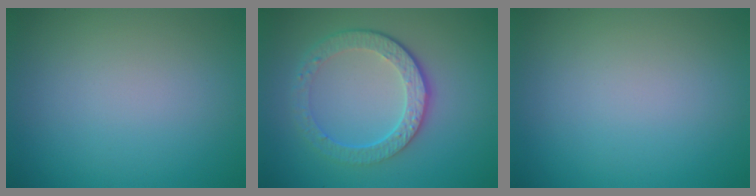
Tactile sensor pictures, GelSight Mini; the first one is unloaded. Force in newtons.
{"total": 4.8, "press": 3.4, "slide": 3.3}
{"total": 0.0}